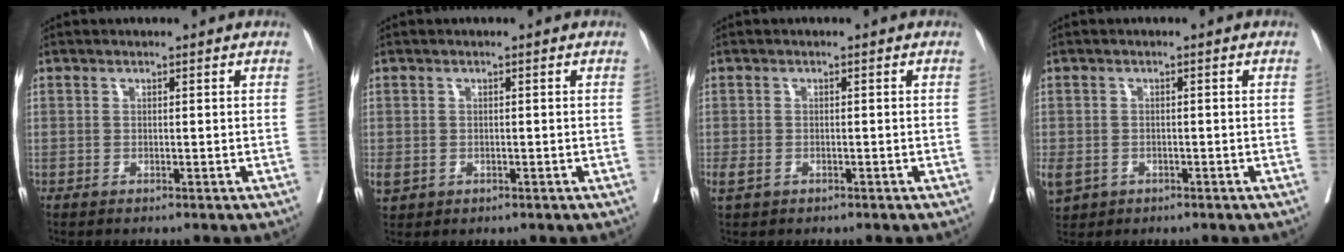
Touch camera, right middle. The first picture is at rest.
{"total": 2.7, "force": [-0.7, 2.2, 1.3], "torque": [-0.032, -0.001, -0.001]}
{"total": 2.3, "force": [-1.2, 1.1, 1.7], "torque": [-0.046, -0.001, -0.016]}
{"total": 8.1, "force": [-3.7, 6.0, 3.8], "torque": [-0.118, -0.009, -0.052]}